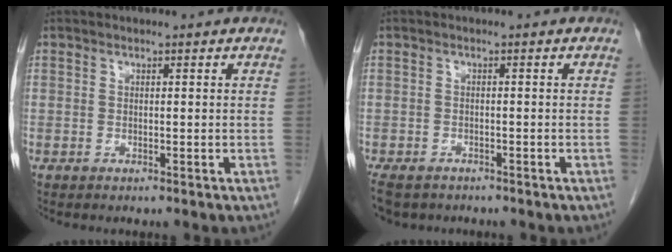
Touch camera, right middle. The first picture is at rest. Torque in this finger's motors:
{"motor_torque": [1.16, -0.98, 0.23, 0.06]}